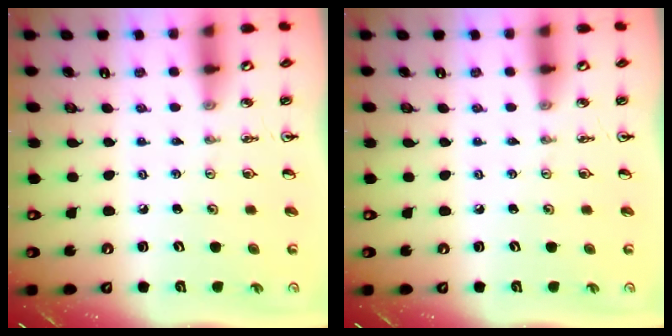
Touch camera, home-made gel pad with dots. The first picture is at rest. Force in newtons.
{"total": 0.0}